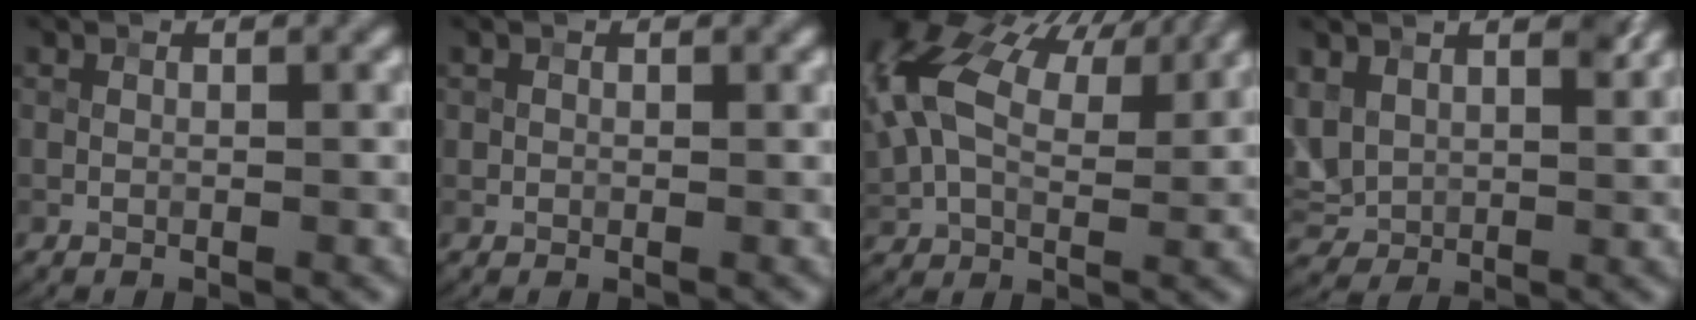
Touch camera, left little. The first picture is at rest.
{"total": 0.7, "force": [0.1, 0.7, 0.0], "torque": [0.007, -0.003, -0.001]}
{"total": 12.8, "force": [6.0, 7.1, 8.8], "torque": [-0.213, 0.026, 0.110]}
{"total": 5.5, "force": [2.5, 3.9, 2.9], "torque": [-0.084, -0.002, 0.048]}